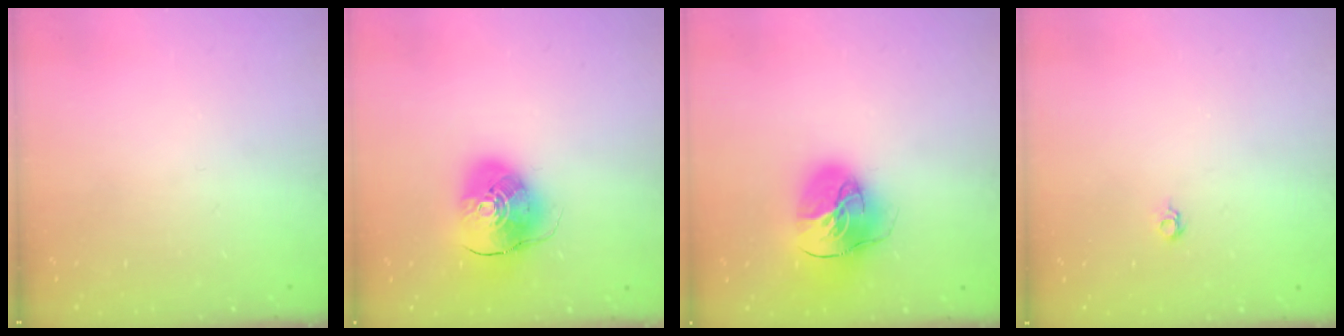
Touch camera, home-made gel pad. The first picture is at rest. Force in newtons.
{"total": 10.9, "press": 10.7, "slide": 1.6}
{"total": 18.0, "press": 17.9, "slide": 2.5}
{"total": 3.7, "press": 3.6, "slide": 0.7}